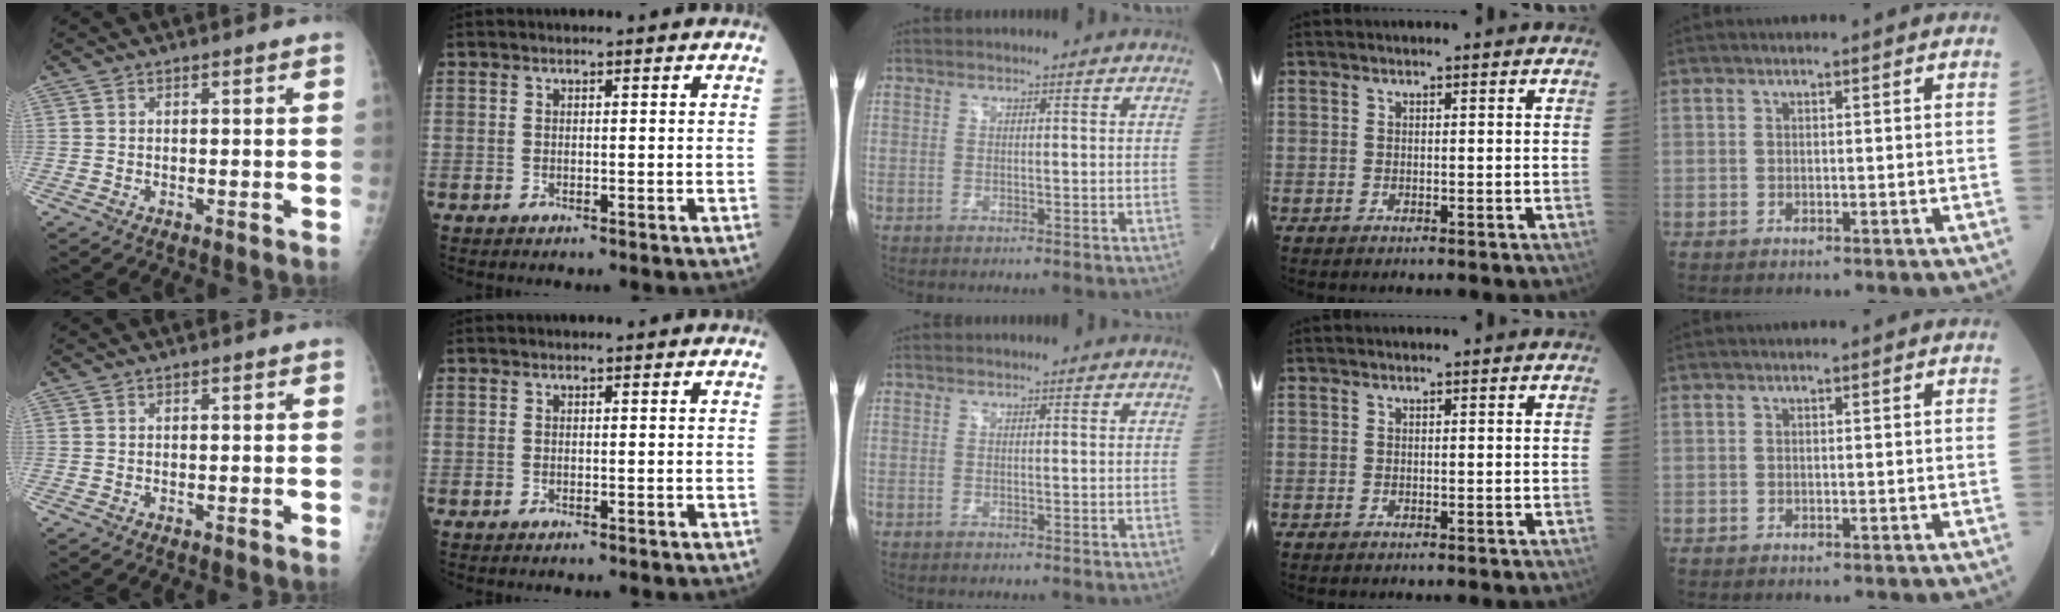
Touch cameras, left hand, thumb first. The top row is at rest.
{}